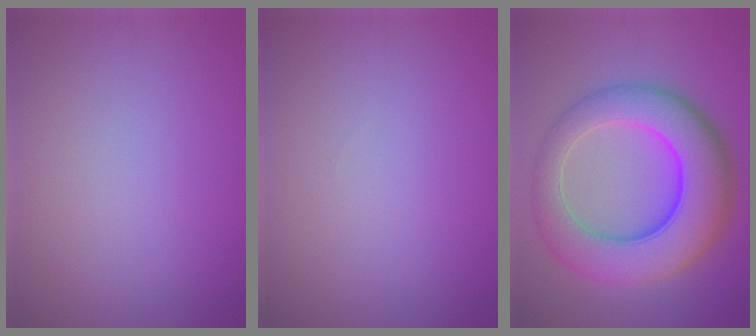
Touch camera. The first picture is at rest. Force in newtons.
{"total": 0.0}
{"total": 10.6, "press": 10.6, "slide": 0.2}